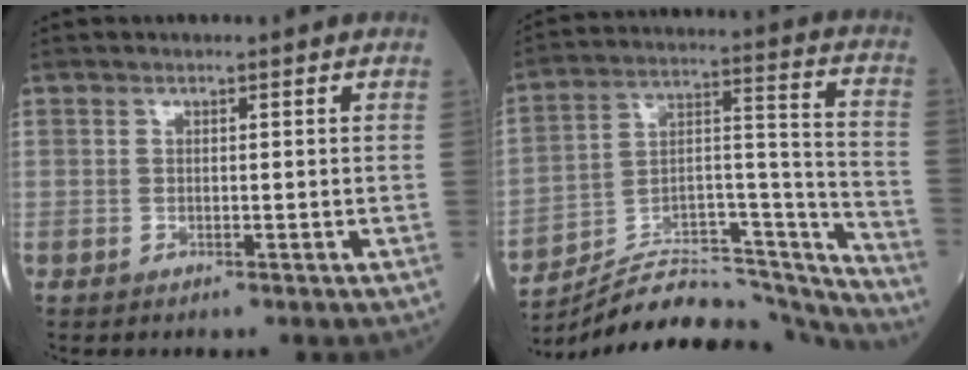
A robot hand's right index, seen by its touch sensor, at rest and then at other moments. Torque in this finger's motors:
{"motor_torque": [1.02, -1.12, 0.10, 0.04]}